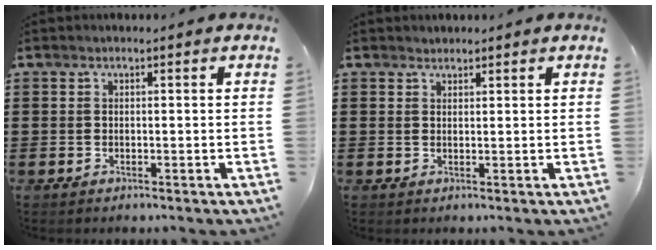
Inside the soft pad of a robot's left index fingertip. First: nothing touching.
{"total": 0.9, "force": [0.9, 0.2, -0.2], "torque": [0.001, -0.002, 0.018]}